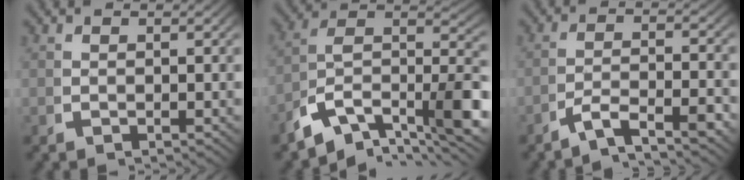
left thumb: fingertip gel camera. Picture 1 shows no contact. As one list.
[{"total": 14.5, "force": [-2.7, 10.2, 10.0], "torque": [-0.191, -0.045, -0.034]}, {"total": 4.4, "force": [-2.7, 2.0, 2.9], "torque": [-0.056, -0.012, -0.043]}]